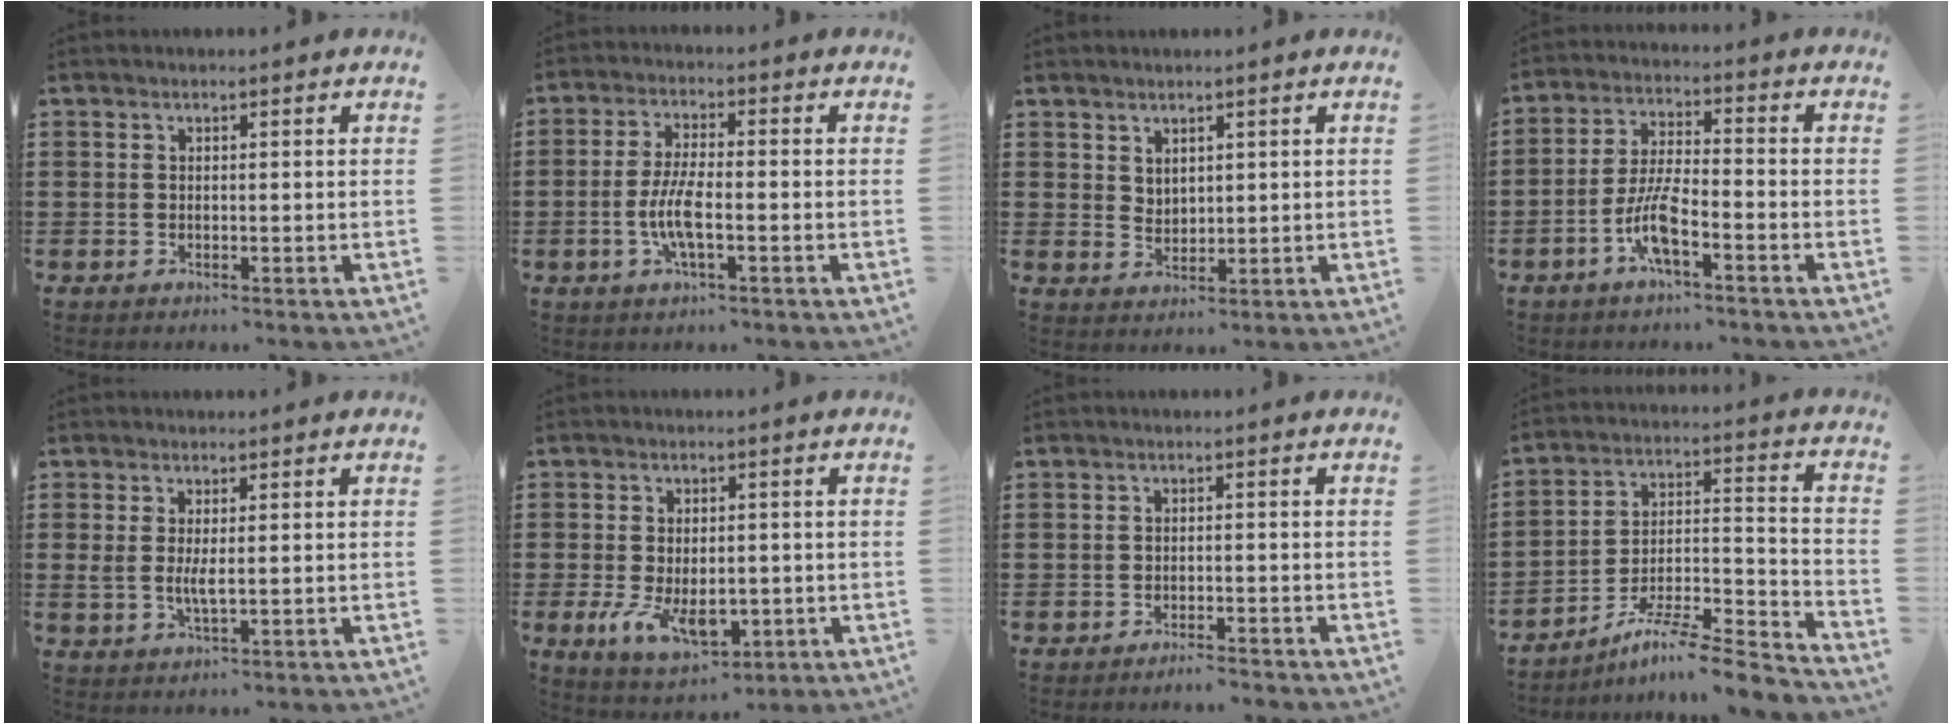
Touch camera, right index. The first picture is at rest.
{"total": 5.9, "force": [-1.7, 1.5, 5.5], "torque": [-0.127, -0.009, -0.039]}
{"total": 2.4, "force": [2.0, 1.2, 0.2], "torque": [-0.008, 0.003, 0.040]}
{"total": 7.1, "force": [-3.7, 1.4, 5.8], "torque": [-0.135, -0.008, -0.075]}
{"total": 2.8, "force": [0.2, 0.8, 2.6], "torque": [-0.052, 0.000, 0.005]}
{"total": 7.1, "force": [-1.7, 4.1, 5.5], "torque": [-0.105, -0.001, -0.031]}
{"total": 1.5, "force": [-1.4, -0.1, 0.3], "torque": [-0.009, 0.001, -0.028]}
{"total": 8.3, "force": [-7.0, 0.6, 4.4], "torque": [-0.070, 0.000, -0.137]}